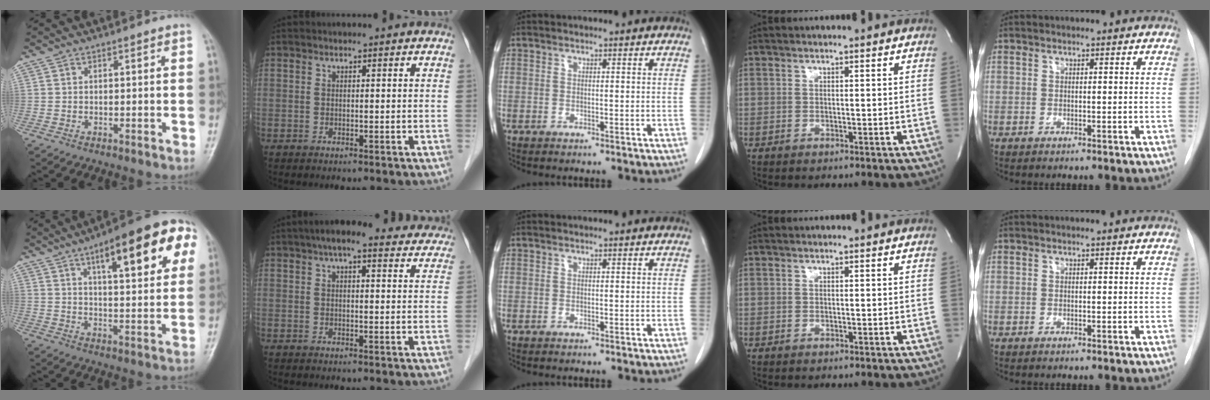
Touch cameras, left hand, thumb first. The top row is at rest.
{"thumb": {"total": 19.9, "force": [8.3, 6.3, 16.9], "torque": [-0.198, -0.002, 0.108]}, "index": {"total": 14.7, "force": [12.7, 3.7, 6.5], "torque": [-0.075, 0.042, 0.148]}}